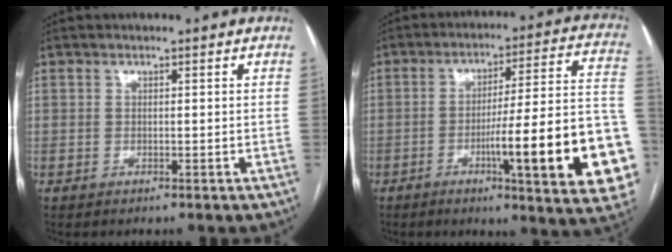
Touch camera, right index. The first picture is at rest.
{"total": 22.3, "force": [-6.6, 1.6, 21.2], "torque": [-0.202, 0.009, -0.086]}